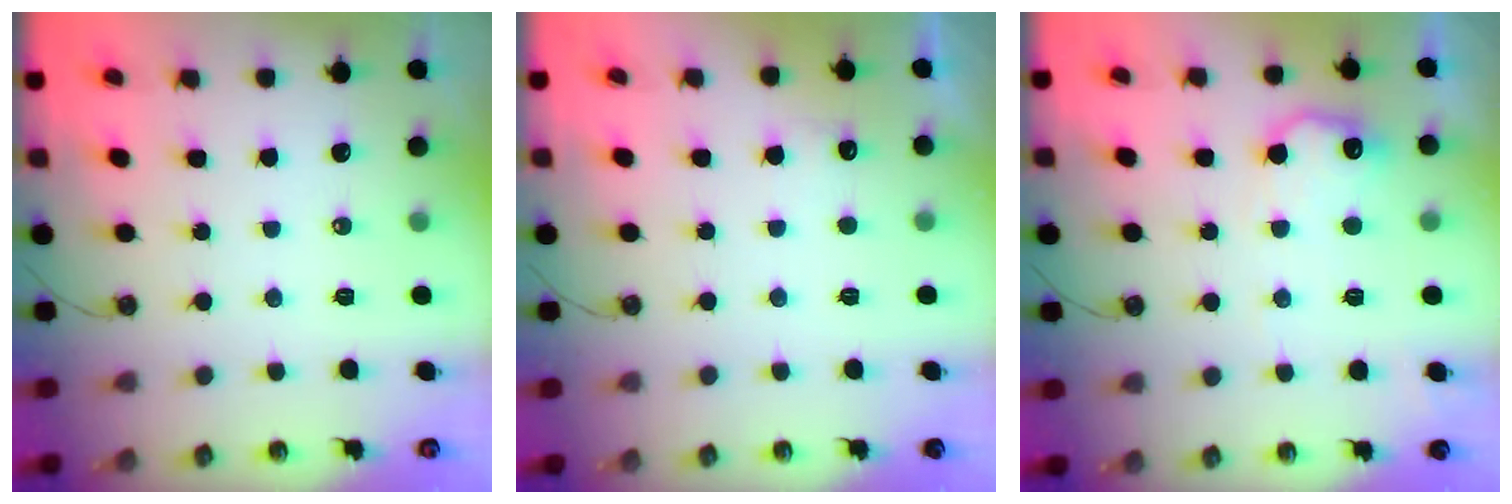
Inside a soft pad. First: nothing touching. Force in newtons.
{"total": 4.9, "press": 4.7, "slide": 1.2}
{"total": 10.8, "press": 10.8, "slide": 0.2}